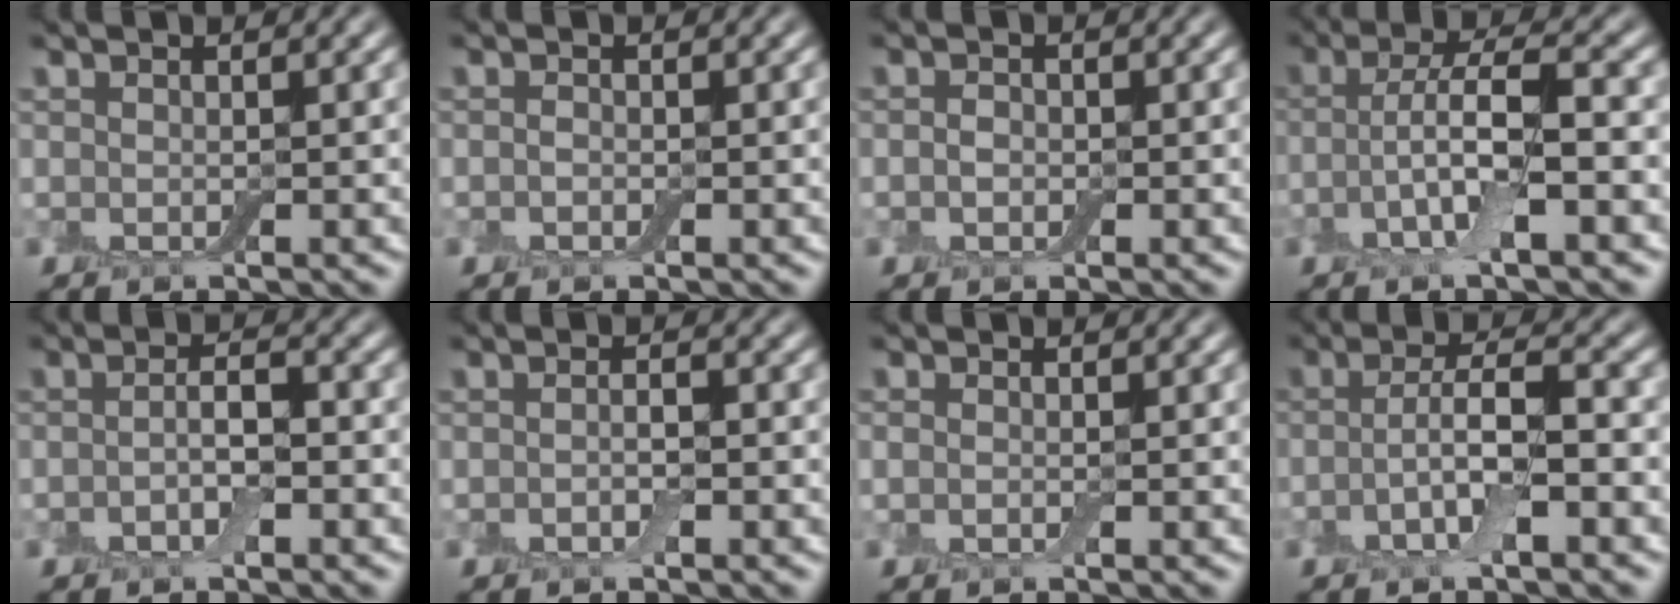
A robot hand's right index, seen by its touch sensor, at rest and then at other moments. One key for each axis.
{"total": 0.7, "fx": -0.2, "fy": 0.4, "fz": 0.5, "tx": -0.009, "ty": 0.001, "tz": -0.005}
{"total": 1.1, "fx": -0.2, "fy": 0.8, "fz": 0.6, "tx": -0.012, "ty": 0.000, "tz": -0.009}
{"total": 5.7, "fx": -1.4, "fy": 1.5, "fz": 5.3, "tx": -0.107, "ty": 0.009, "tz": -0.030}
{"total": 2.3, "fx": -0.7, "fy": 0.7, "fz": 2.1, "tx": -0.041, "ty": 0.003, "tz": -0.018}
{"total": 1.2, "fx": -0.5, "fy": 0.3, "fz": 1.1, "tx": -0.021, "ty": 0.000, "tz": -0.011}
{"total": 0.5, "fx": -0.2, "fy": 0.3, "fz": 0.4, "tx": -0.012, "ty": -0.001, "tz": -0.005}
{"total": 4.3, "fx": -1.2, "fy": 1.0, "fz": 4.0, "tx": -0.080, "ty": 0.007, "tz": -0.028}